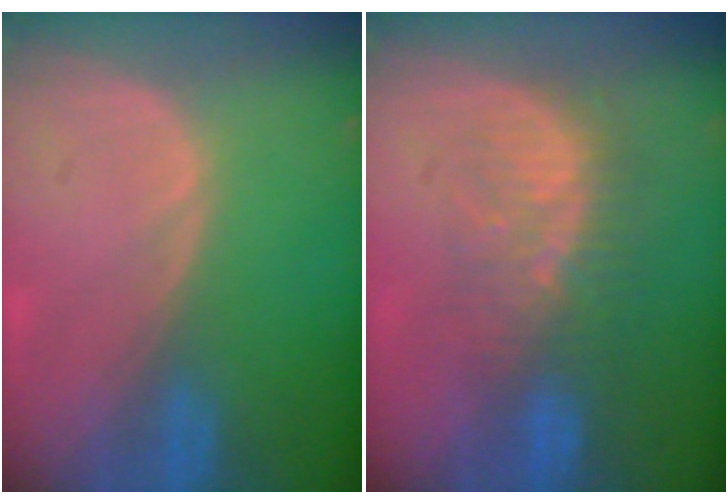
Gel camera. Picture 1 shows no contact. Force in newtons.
{"total": 8.0, "press": 7.6, "slide": 2.6}